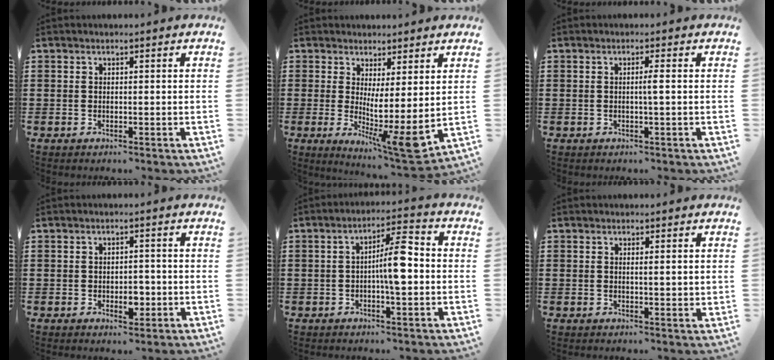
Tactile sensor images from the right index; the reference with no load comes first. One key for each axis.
{"total": 5.9, "fx": 0.6, "fy": 0.8, "fz": 5.8, "tx": -0.096, "ty": -0.040, "tz": 0.012}
{"total": 1.5, "fx": 0.0, "fy": -0.3, "fz": 1.5, "tx": -0.029, "ty": -0.002, "tz": -0.003}
{"total": 3.5, "fx": -0.9, "fy": 2.0, "fz": 2.8, "tx": -0.042, "ty": 0.001, "tz": -0.016}
{"total": 7.2, "fx": -0.5, "fy": 1.8, "fz": 6.9, "tx": -0.123, "ty": 0.011, "tz": -0.013}
{"total": 1.4, "fx": 0.4, "fy": 0.2, "fz": 1.3, "tx": -0.027, "ty": 0.002, "tz": 0.006}